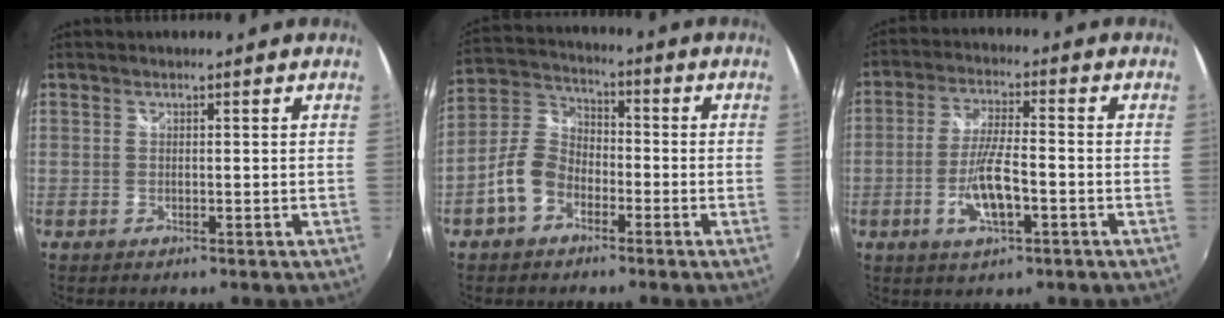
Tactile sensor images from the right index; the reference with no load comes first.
{"total": 8.7, "force": [-4.3, 6.1, 4.6], "torque": [-0.101, 0.026, -0.082]}
{"total": 8.7, "force": [-3.1, 2.2, 7.8], "torque": [-0.155, -0.004, -0.058]}